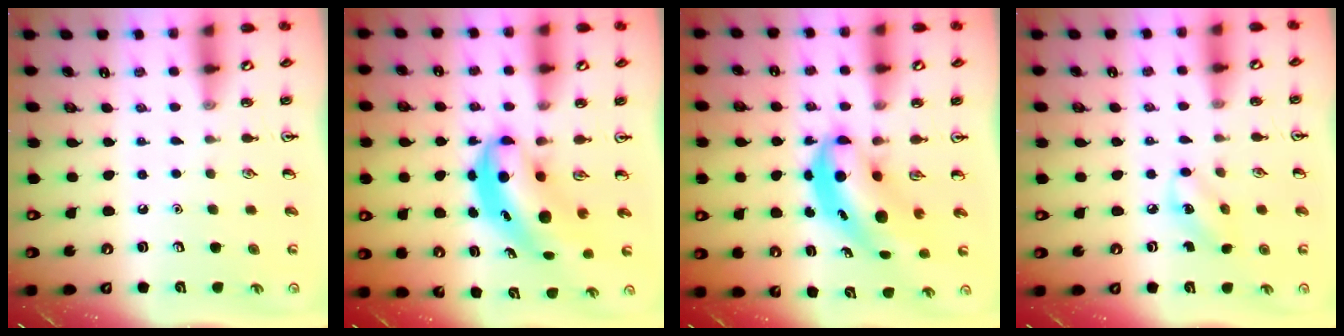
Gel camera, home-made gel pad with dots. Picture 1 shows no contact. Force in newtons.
{"total": 6.7, "press": 6.5, "slide": 1.6}
{"total": 6.9, "press": 6.7, "slide": 1.4}
{"total": 4.4, "press": 4.3, "slide": 0.9}